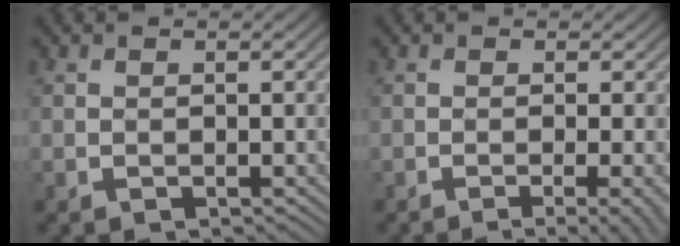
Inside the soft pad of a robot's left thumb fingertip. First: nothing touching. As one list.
[{"total": 4.3, "force": [-1.9, 0.8, 3.8], "torque": [-0.045, 0.007, -0.032]}]